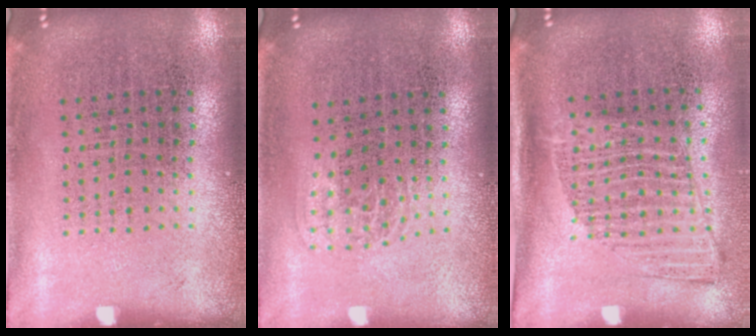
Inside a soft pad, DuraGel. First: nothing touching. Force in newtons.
{"total": 1.0, "press": 0.7, "slide": 0.8}
{"total": 1.3, "press": 1.1, "slide": 0.7}